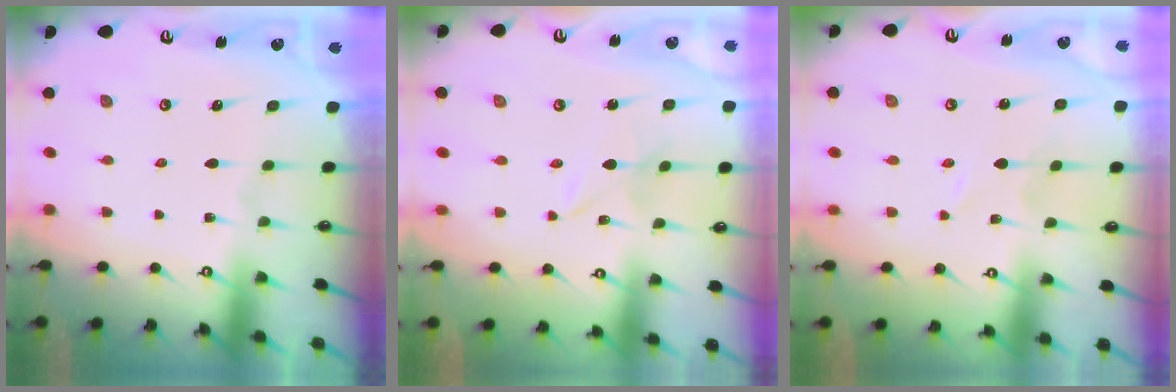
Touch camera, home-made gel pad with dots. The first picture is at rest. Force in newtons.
{"total": 1.7, "press": 1.6, "slide": 0.2}
{"total": 1.7, "press": 1.7, "slide": 0.3}